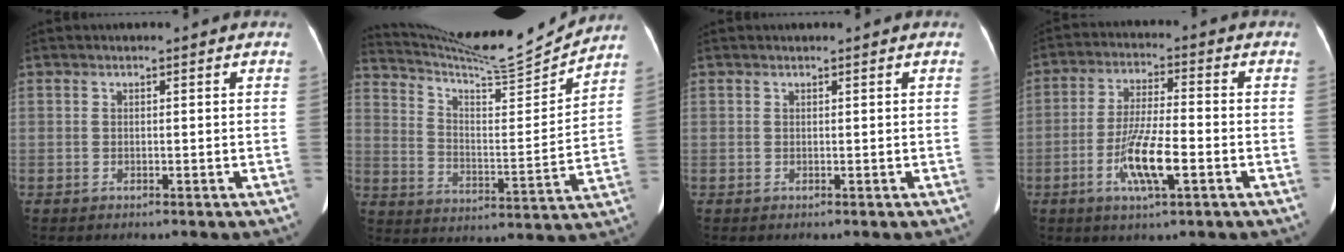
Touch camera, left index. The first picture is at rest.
{"total": 16.3, "force": [15.8, -0.8, 4.0], "torque": [-0.085, -0.033, 0.248]}
{"total": 0.0}
{"total": 9.3, "force": [-3.4, 1.4, 8.5], "torque": [-0.167, -0.007, -0.062]}